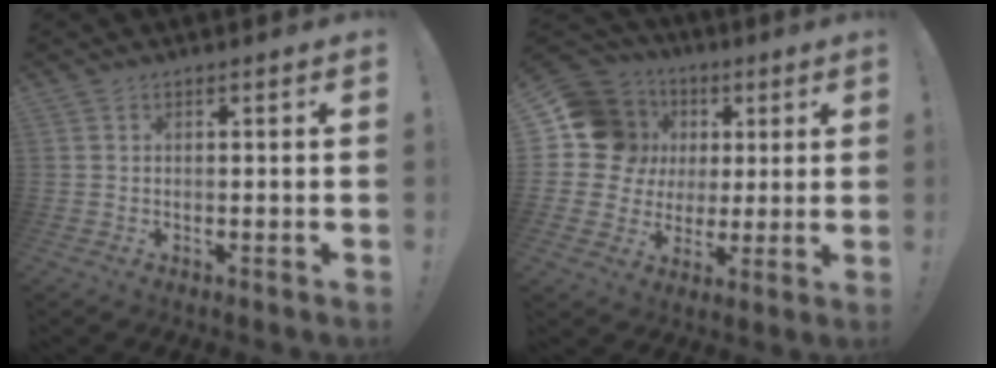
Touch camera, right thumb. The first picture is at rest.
{"total": 16.5, "force": [4.2, 14.6, 6.5], "torque": [-0.094, -0.014, 0.109]}